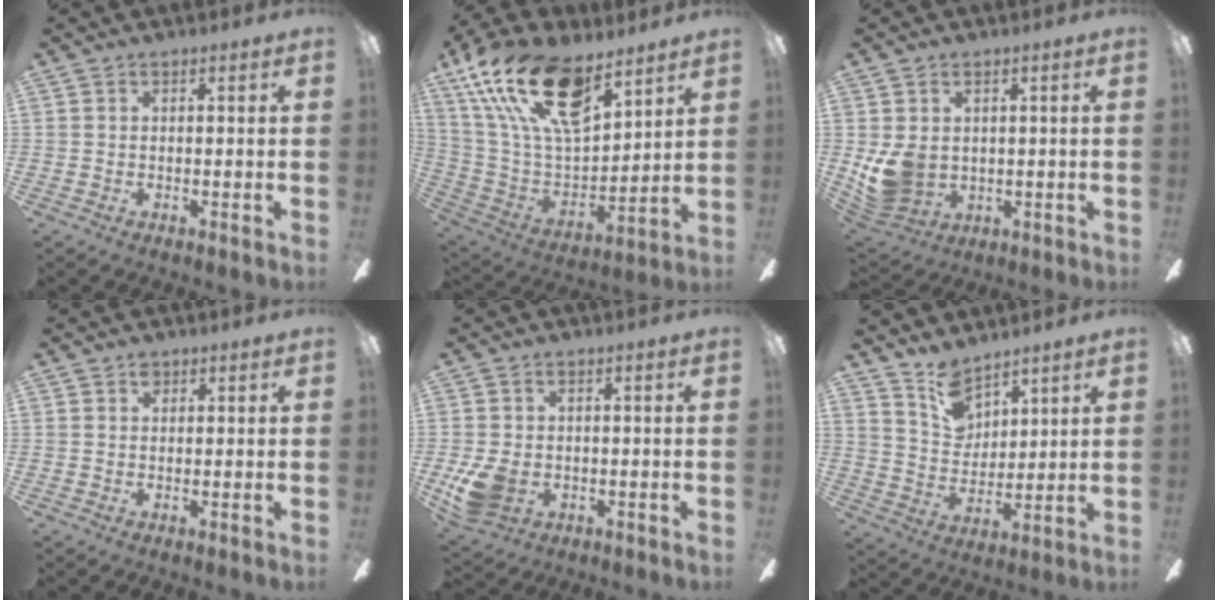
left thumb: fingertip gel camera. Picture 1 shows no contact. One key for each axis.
{"total": 23.4, "fx": 14.2, "fy": 10.6, "fz": 15.3, "tx": -0.295, "ty": -0.074, "tz": 0.250}
{"total": 7.8, "fx": 0.6, "fy": 6.2, "fz": 4.8, "tx": -0.120, "ty": -0.008, "tz": 0.014}
{"total": 1.4, "fx": 0.8, "fy": 0.9, "fz": 0.6, "tx": -0.005, "ty": 0.000, "tz": 0.013}
{"total": 8.0, "fx": -1.9, "fy": 5.6, "fz": 5.4, "tx": -0.123, "ty": 0.004, "tz": -0.029}
{"total": 9.4, "fx": 7.4, "fy": 5.1, "fz": 2.5, "tx": -0.048, "ty": -0.043, "tz": 0.142}